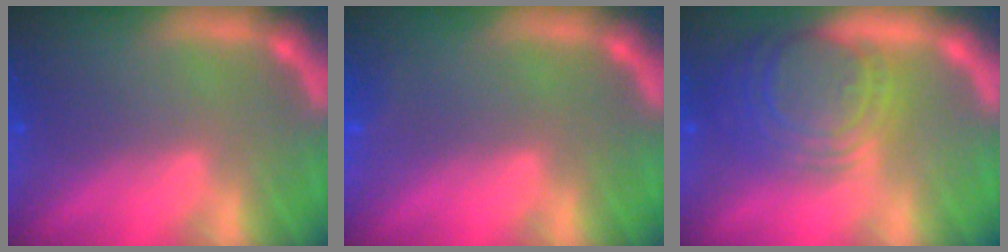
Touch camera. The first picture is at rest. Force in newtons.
{"total": 0.9}
{"total": 9.5}